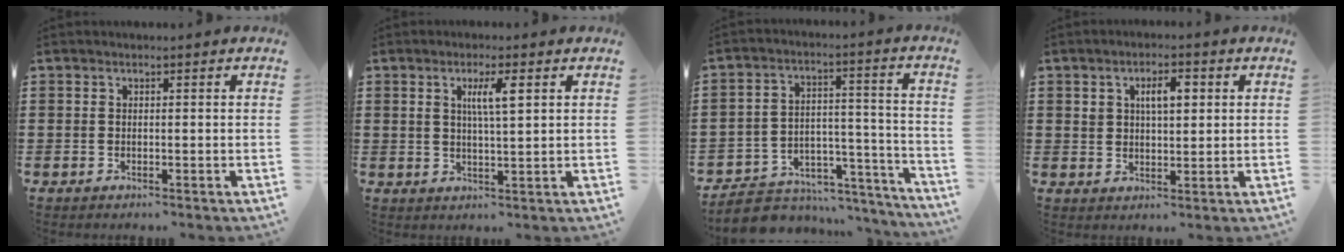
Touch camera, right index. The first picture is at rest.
{"total": 4.2, "force": [1.4, 0.7, 3.9], "torque": [-0.079, 0.007, 0.020]}
{"total": 4.9, "force": [-4.2, 2.4, 0.7], "torque": [-0.020, 0.008, -0.084]}
{"total": 4.3, "force": [1.4, 2.2, 3.4], "torque": [-0.056, 0.007, 0.018]}